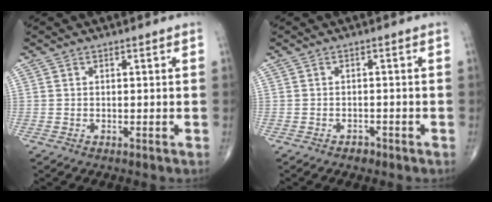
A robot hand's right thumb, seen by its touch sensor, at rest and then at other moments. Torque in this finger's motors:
{"motor_torque": [1.43, 0.15, 0.02, -0.24, -0.03]}